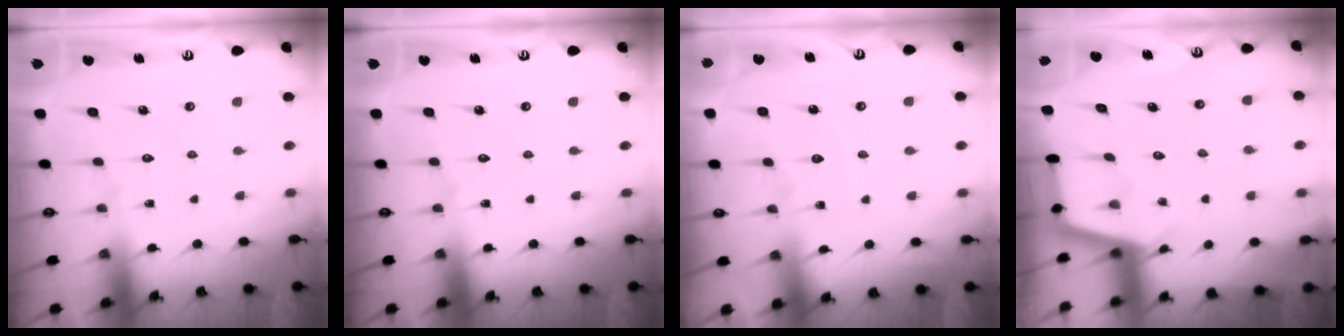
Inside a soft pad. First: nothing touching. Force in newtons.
{"total": 0.0}
{"total": 4.0, "press": 4.0, "slide": 0.6}
{"total": 2.8, "press": 2.8, "slide": 0.3}